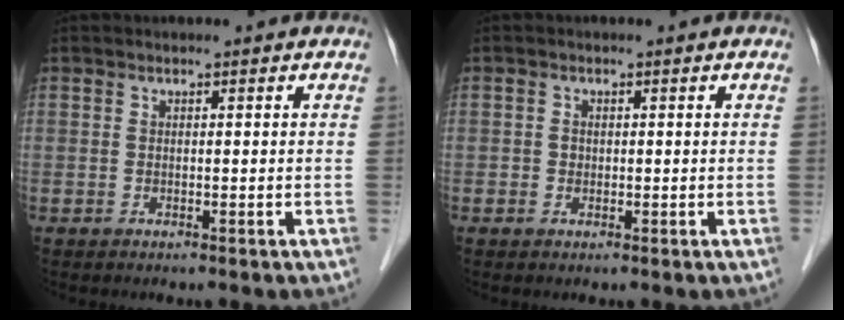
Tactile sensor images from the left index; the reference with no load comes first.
{"total": 0.9, "force": [-0.1, 0.8, 0.3], "torque": [-0.007, 0.002, -0.001]}